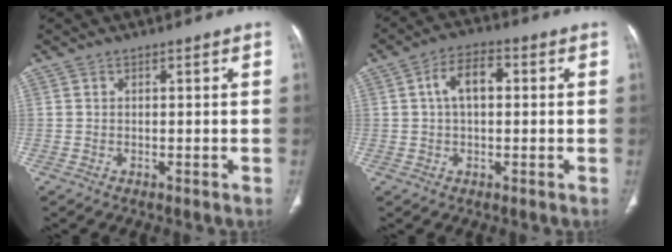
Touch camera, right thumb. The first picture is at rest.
{"total": 6.6, "force": [1.0, 3.7, 5.4], "torque": [-0.092, 0.019, 0.011]}